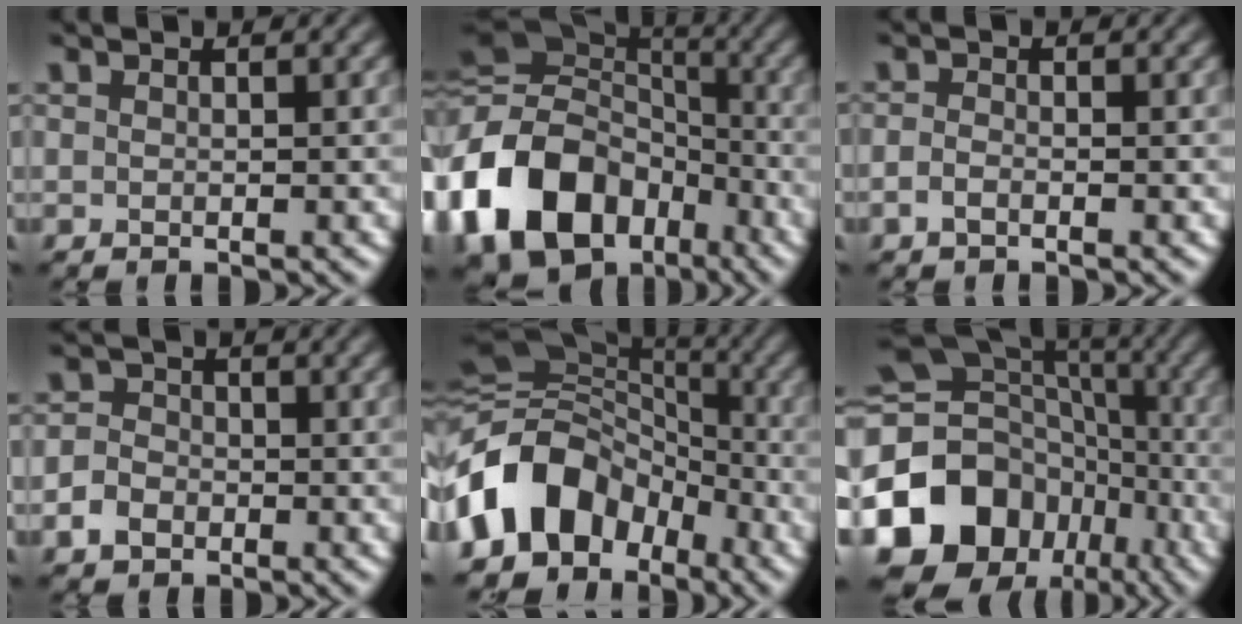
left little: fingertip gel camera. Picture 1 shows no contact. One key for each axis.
{"total": 17.3, "fx": -5.9, "fy": 12.9, "fz": 9.8, "tx": -0.247, "ty": -0.011, "tz": -0.121}
{"total": 1.0, "fx": -0.6, "fy": 0.4, "fz": 0.7, "tx": -0.018, "ty": -0.001, "tz": -0.015}
{"total": 2.7, "fx": -1.1, "fy": 2.2, "fz": 1.1, "tx": -0.020, "ty": 0.003, "tz": -0.026}
{"total": 10.6, "fx": -4.3, "fy": 8.1, "fz": 5.2, "tx": -0.092, "ty": 0.019, "tz": -0.101}
{"total": 18.4, "fx": -6.9, "fy": 14.9, "fz": 8.2, "tx": -0.190, "ty": -0.005, "tz": -0.113}